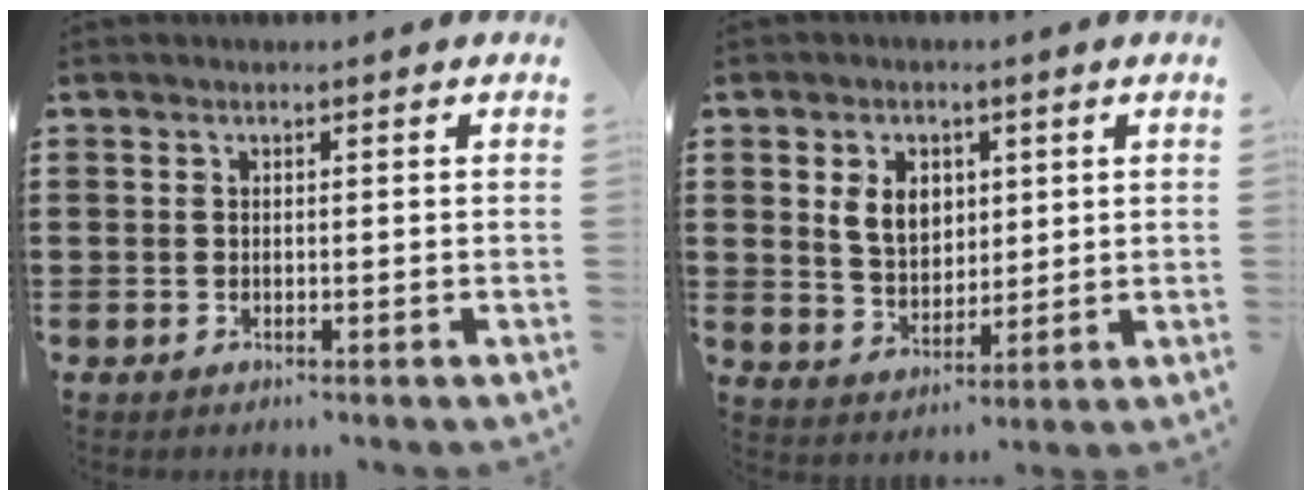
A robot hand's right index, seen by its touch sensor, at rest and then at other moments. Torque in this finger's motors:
{"motor_torque": [0.99, 0.54, 0.18, 0.09]}